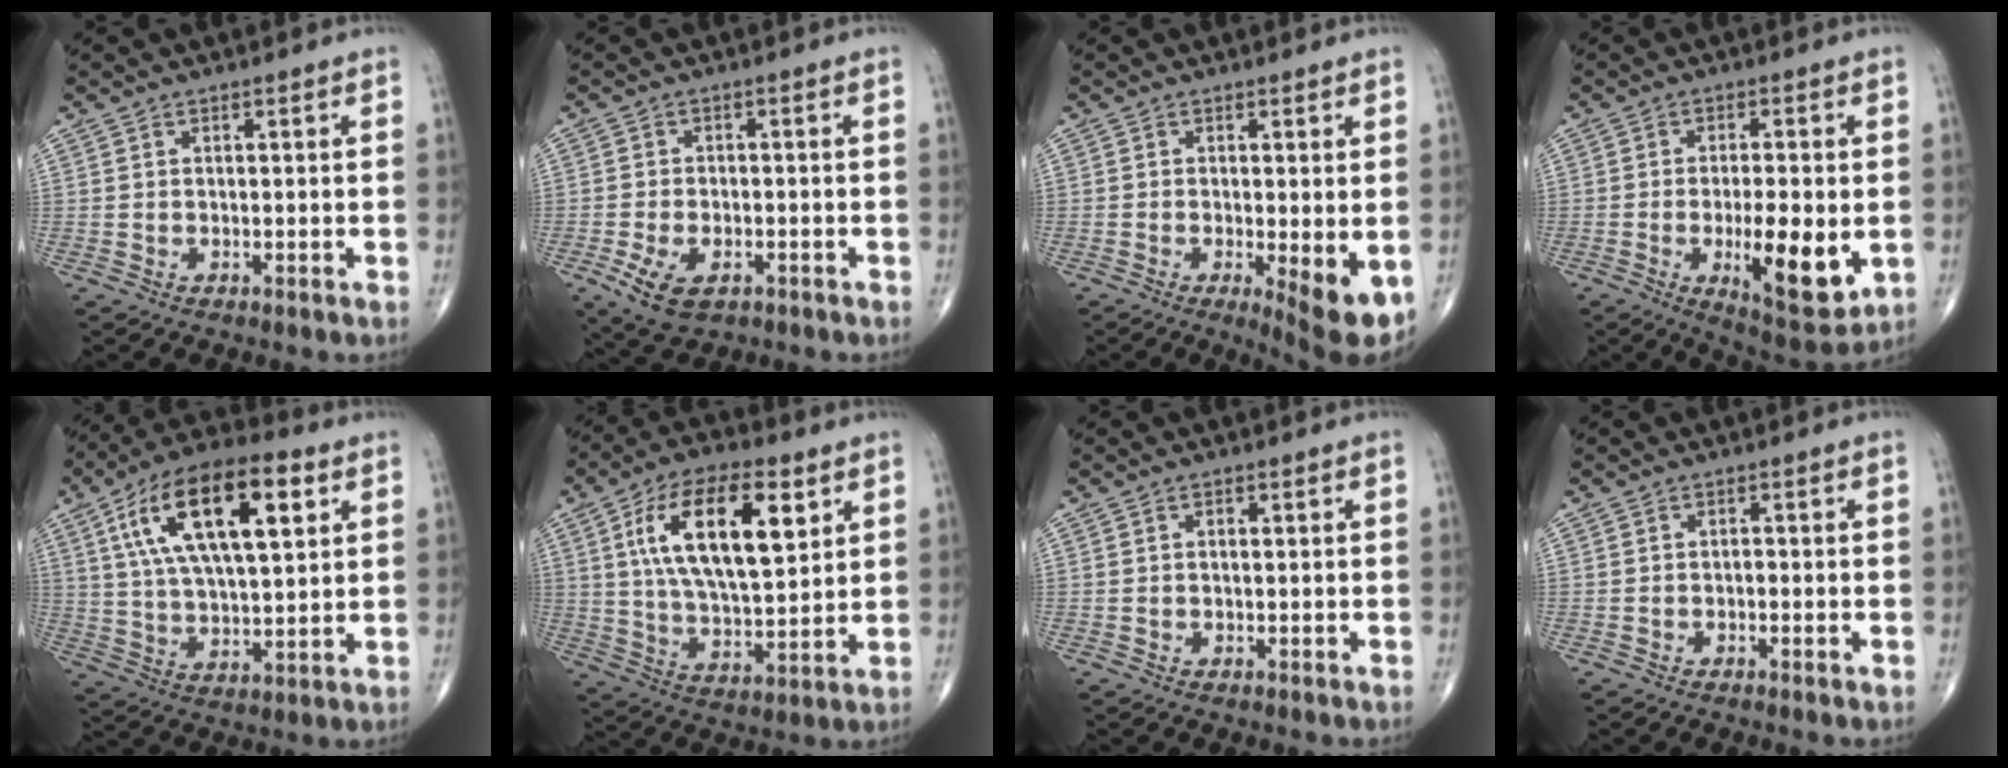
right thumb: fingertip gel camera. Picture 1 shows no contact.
{"total": 7.5, "force": [-3.3, 4.1, 5.2], "torque": [-0.100, 0.001, -0.051]}
{"total": 7.7, "force": [-1.9, 2.0, 7.2], "torque": [-0.101, -0.020, -0.025]}
{"total": 13.5, "force": [-2.8, 4.6, 12.4], "torque": [-0.178, -0.019, -0.035]}
{"total": 21.4, "force": [7.7, 8.8, 17.9], "torque": [-0.306, -0.001, 0.127]}
{"total": 19.5, "force": [6.7, 8.4, 16.3], "torque": [-0.271, -0.016, 0.116]}
{"total": 0.8, "force": [0.2, 0.4, 0.7], "torque": [-0.016, 0.004, 0.002]}
{"total": 1.0, "force": [-0.3, 0.5, 0.8], "torque": [-0.011, 0.000, -0.007]}